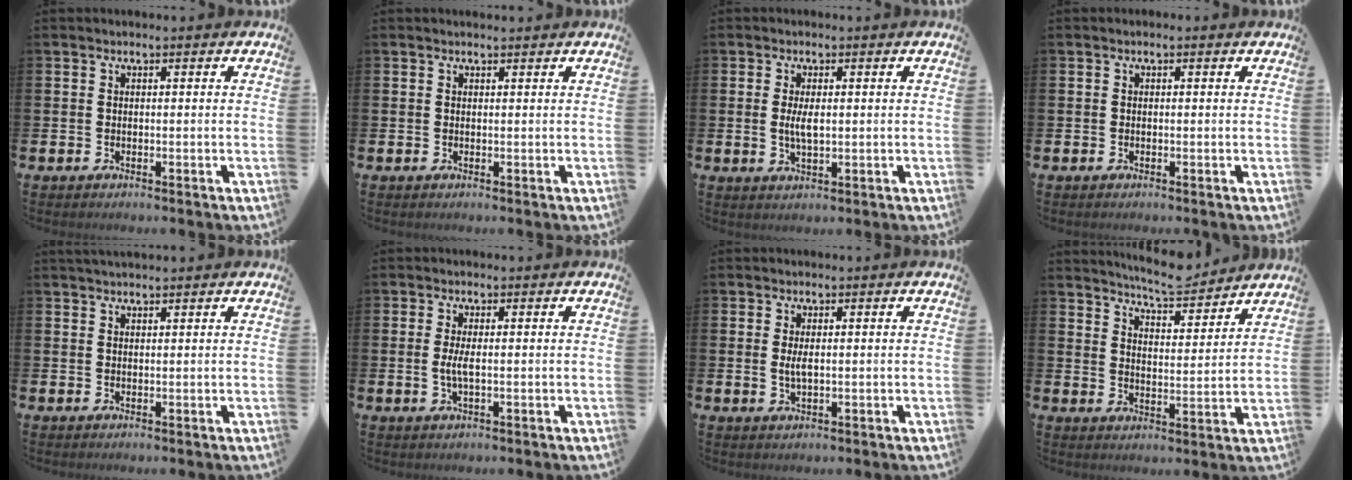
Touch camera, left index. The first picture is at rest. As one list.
[{"total": 0.5, "force": [0.5, 0.0, 0.1], "torque": [0.006, -0.003, 0.007]}, {"total": 3.1, "force": [0.3, 1.2, 2.9], "torque": [-0.056, 0.003, 0.002]}, {"total": 0.0}, {"total": 1.6, "force": [1.6, 0.2, 0.3], "torque": [-0.007, 0.001, 0.029]}, {"total": 2.0, "force": [0.0, 0.4, 2.0], "torque": [-0.045, 0.000, 0.000]}, {"total": 2.0, "force": [0.2, 0.7, 1.9], "torque": [-0.036, 0.002, 0.002]}, {"total": 6.7, "force": [6.6, 0.6, 1.2], "torque": [-0.035, -0.041, 0.118]}]